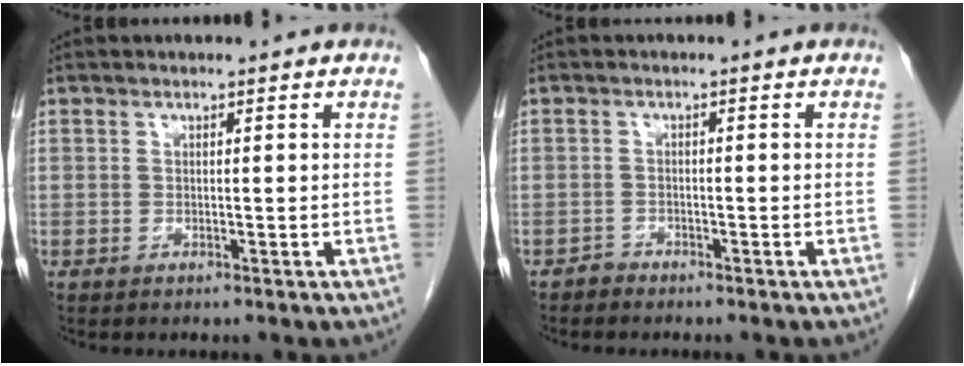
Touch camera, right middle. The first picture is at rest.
{"total": 1.0, "force": [-0.9, 0.3, -0.2], "torque": [0.005, 0.001, -0.020]}